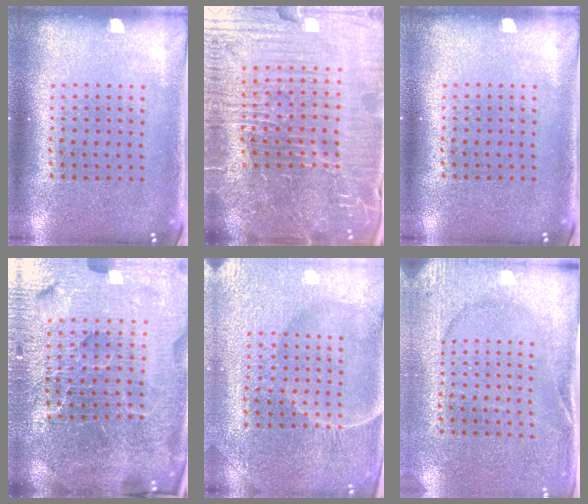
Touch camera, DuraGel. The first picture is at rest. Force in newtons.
{"total": 7.4, "press": 6.6, "slide": 3.3}
{"total": 0.0}
{"total": 7.1, "press": 6.1, "slide": 3.6}
{"total": 4.4, "press": 4.3, "slide": 1.2}
{"total": 2.6, "press": 2.6, "slide": 0.4}